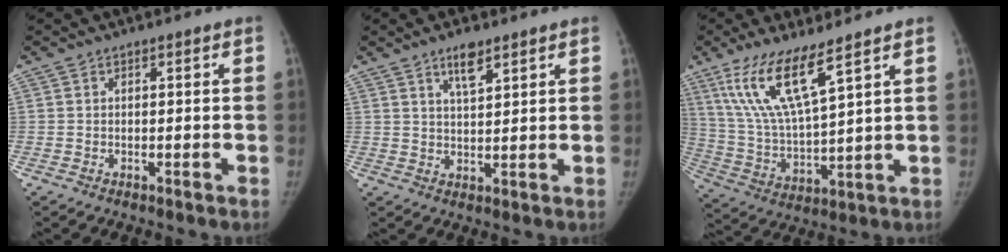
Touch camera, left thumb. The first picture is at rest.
{"total": 4.8, "force": [3.2, 1.6, 3.2], "torque": [-0.047, -0.020, 0.057]}
{"total": 13.6, "force": [8.2, 2.6, 10.5], "torque": [-0.215, -0.041, 0.175]}